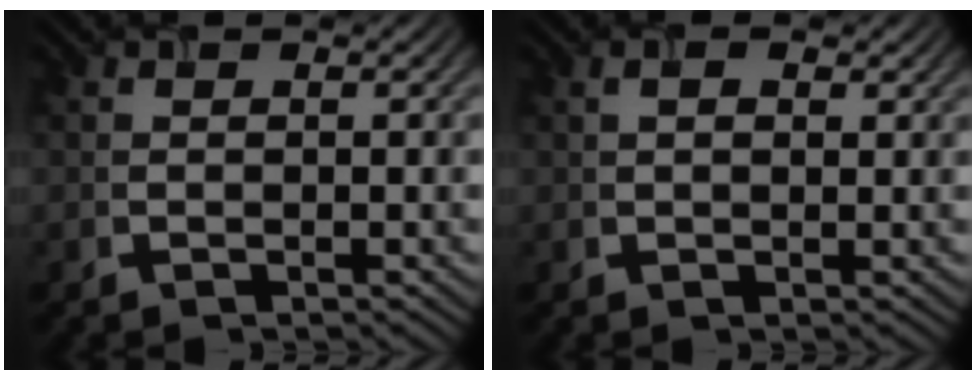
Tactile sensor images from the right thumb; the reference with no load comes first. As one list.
[{"total": 1.8, "force": [0.8, 0.8, 1.4], "torque": [-0.021, -0.004, 0.018]}]